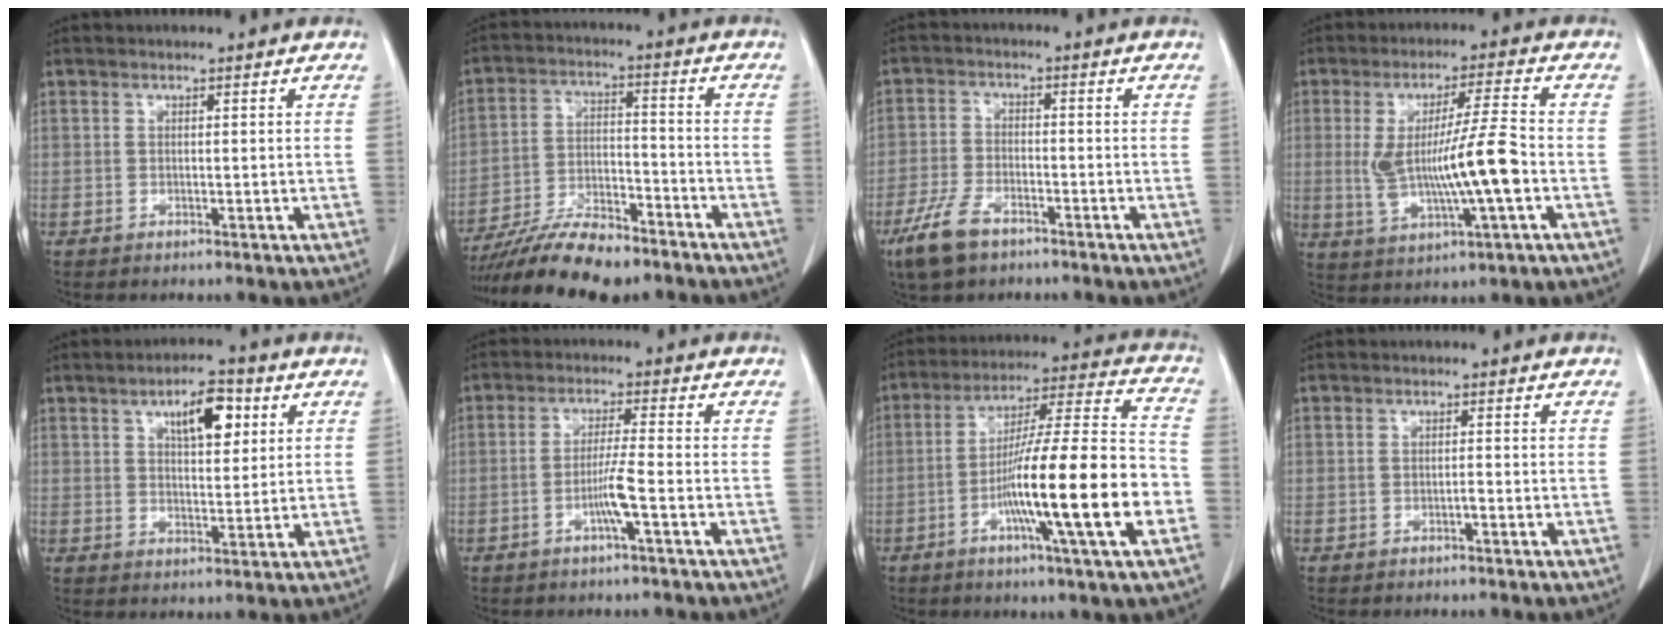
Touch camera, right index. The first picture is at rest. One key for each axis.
{"total": 12.9, "fx": -11.0, "fy": 2.8, "fz": 6.2, "tx": -0.104, "ty": -0.001, "tz": -0.188}
{"total": 7.1, "fx": -4.8, "fy": 3.1, "fz": 4.3, "tx": -0.099, "ty": -0.007, "tz": -0.087}
{"total": 11.6, "fx": -1.3, "fy": 0.4, "fz": 11.6, "tx": -0.223, "ty": 0.001, "tz": -0.021}
{"total": 7.4, "fx": 3.2, "fy": 2.7, "fz": 6.0, "tx": -0.097, "ty": 0.009, "tz": 0.051}
{"total": 4.4, "fx": -1.8, "fy": -0.6, "fz": 4.0, "tx": -0.080, "ty": 0.000, "tz": -0.035}
{"total": 19.7, "fx": -6.1, "fy": 0.0, "fz": 18.8, "tx": -0.295, "ty": -0.002, "tz": -0.102}
{"total": 0.7, "fx": -0.5, "fy": 0.1, "fz": 0.5, "tx": -0.009, "ty": 0.001, "tz": -0.009}